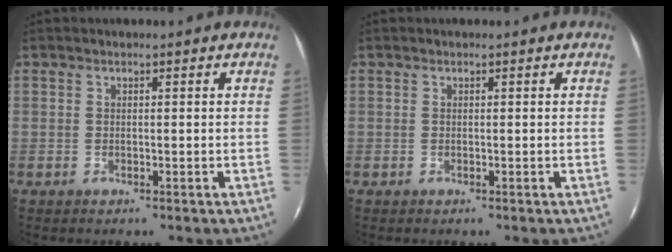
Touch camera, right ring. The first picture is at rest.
{"total": 0.0}